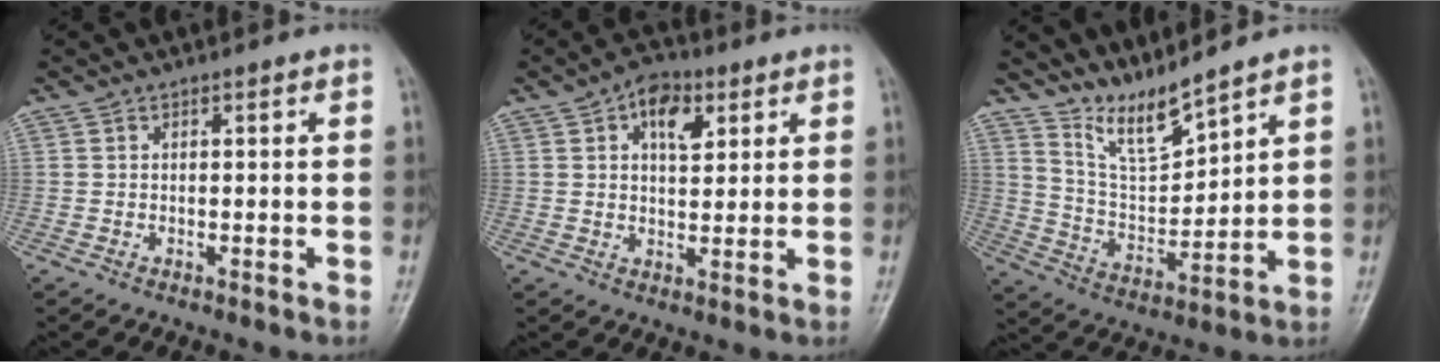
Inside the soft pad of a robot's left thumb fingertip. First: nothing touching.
{"total": 7.2, "force": [3.0, 4.2, 5.0], "torque": [-0.055, -0.005, 0.042]}
{"total": 8.2, "force": [7.6, 0.5, 3.1], "torque": [-0.058, -0.066, 0.161]}